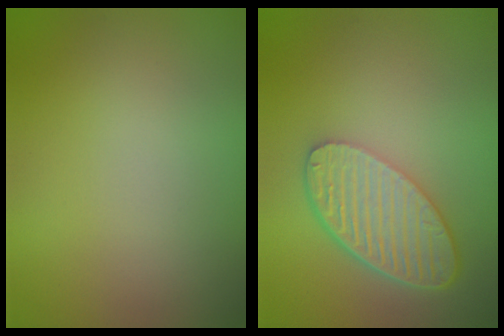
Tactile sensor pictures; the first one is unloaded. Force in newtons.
{"total": 5.8, "press": 4.3, "slide": 3.9}